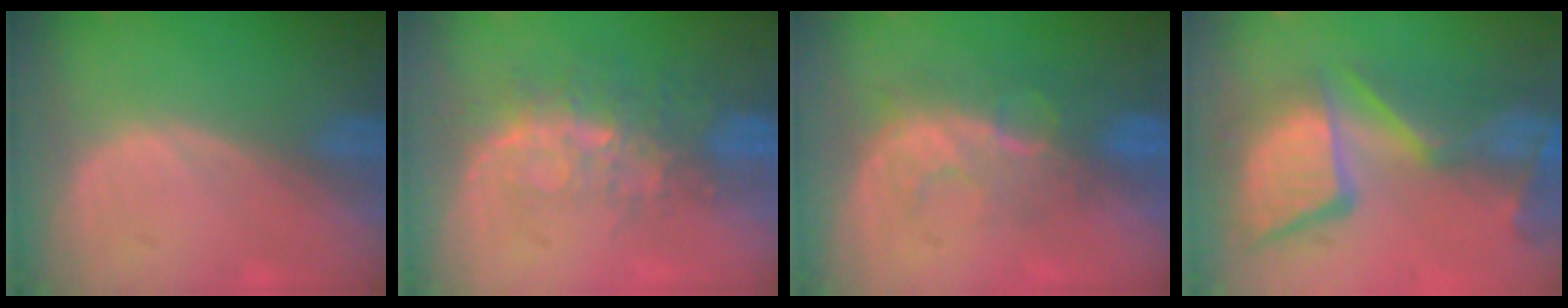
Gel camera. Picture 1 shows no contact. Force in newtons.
{"total": 8.3, "press": 6.9, "slide": 4.7}
{"total": 8.1, "press": 7.1, "slide": 3.8}
{"total": 13.5, "press": 11.1, "slide": 7.7}